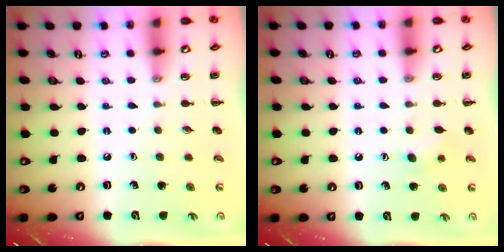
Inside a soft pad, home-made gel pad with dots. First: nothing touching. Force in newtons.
{"total": 3.0, "press": 2.9, "slide": 0.8}